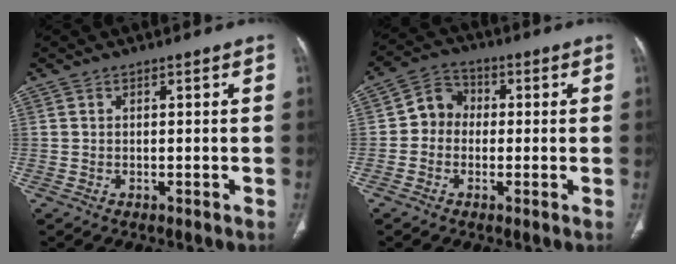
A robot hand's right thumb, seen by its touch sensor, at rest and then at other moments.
{"total": 6.0, "force": [-0.4, 5.4, 2.7], "torque": [-0.022, 0.020, -0.022]}